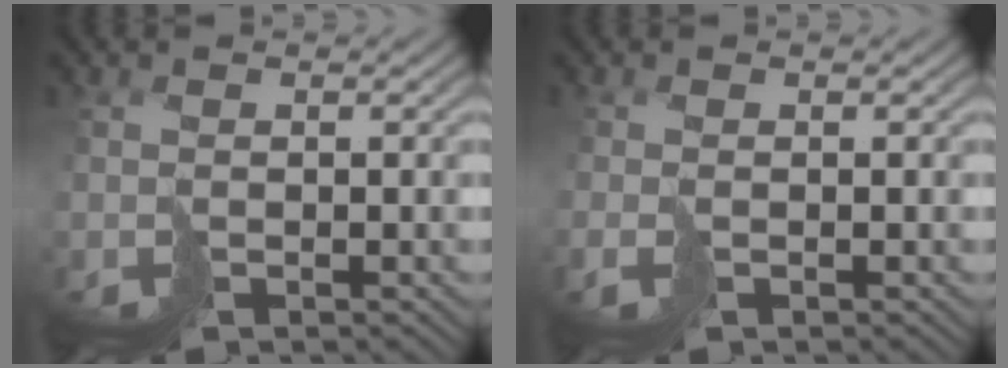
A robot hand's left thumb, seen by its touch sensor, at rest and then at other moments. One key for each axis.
{"total": 1.1, "fx": -0.6, "fy": 0.5, "fz": 0.8, "tx": -0.024, "ty": -0.004, "tz": -0.015}